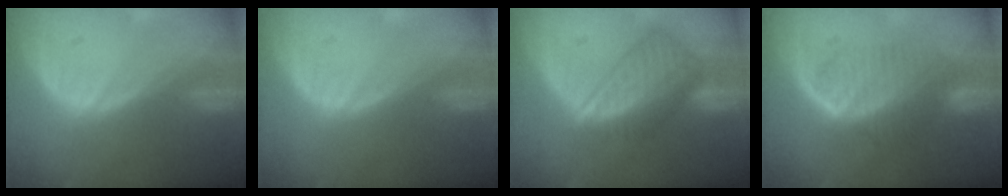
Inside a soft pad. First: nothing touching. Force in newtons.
{"total": 0.0}
{"total": 8.7, "press": 7.6, "slide": 4.3}
{"total": 6.8, "press": 6.5, "slide": 1.8}